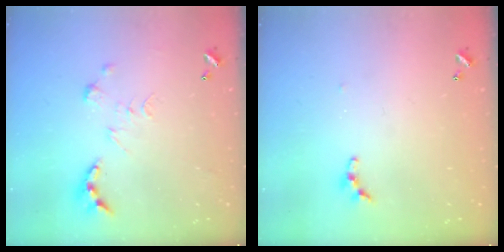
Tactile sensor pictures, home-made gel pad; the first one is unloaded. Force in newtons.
{"total": 5.5, "press": 5.5, "slide": 0.6}